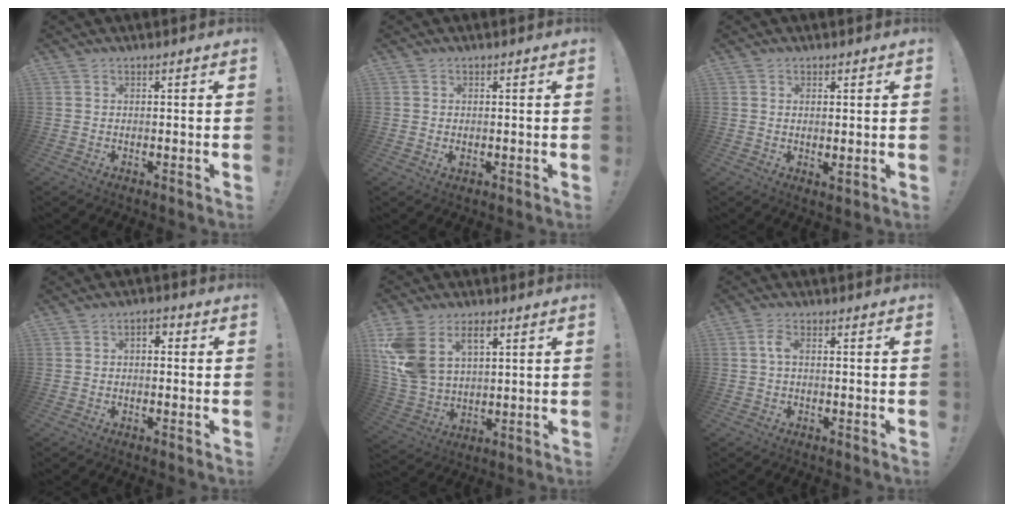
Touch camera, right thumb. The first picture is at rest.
{"total": 0.7, "force": [0.3, 0.6, 0.3], "torque": [0.007, -0.003, 0.002]}
{"total": 1.9, "force": [1.0, 0.5, 1.5], "torque": [-0.016, -0.008, 0.017]}
{"total": 2.3, "force": [-0.8, 1.5, 1.5], "torque": [-0.022, 0.006, -0.017]}
{"total": 13.0, "force": [6.0, 8.7, 7.7], "torque": [-0.166, -0.025, 0.113]}
{"total": 3.0, "force": [0.0, 1.1, 2.8], "torque": [-0.060, 0.004, -0.003]}